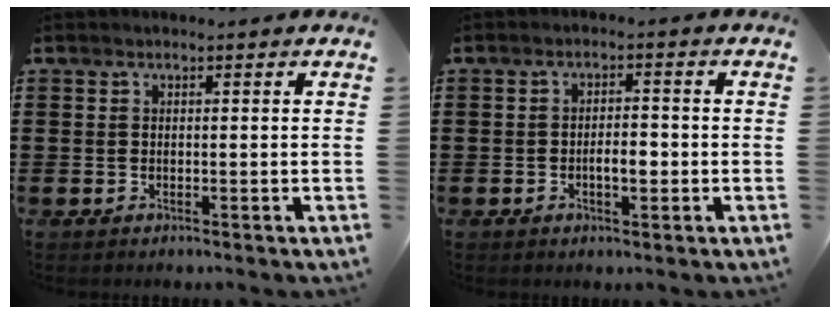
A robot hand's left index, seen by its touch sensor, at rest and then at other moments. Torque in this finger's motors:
{"motor_torque": [0.41, 0.29, 0.36, 0.05]}